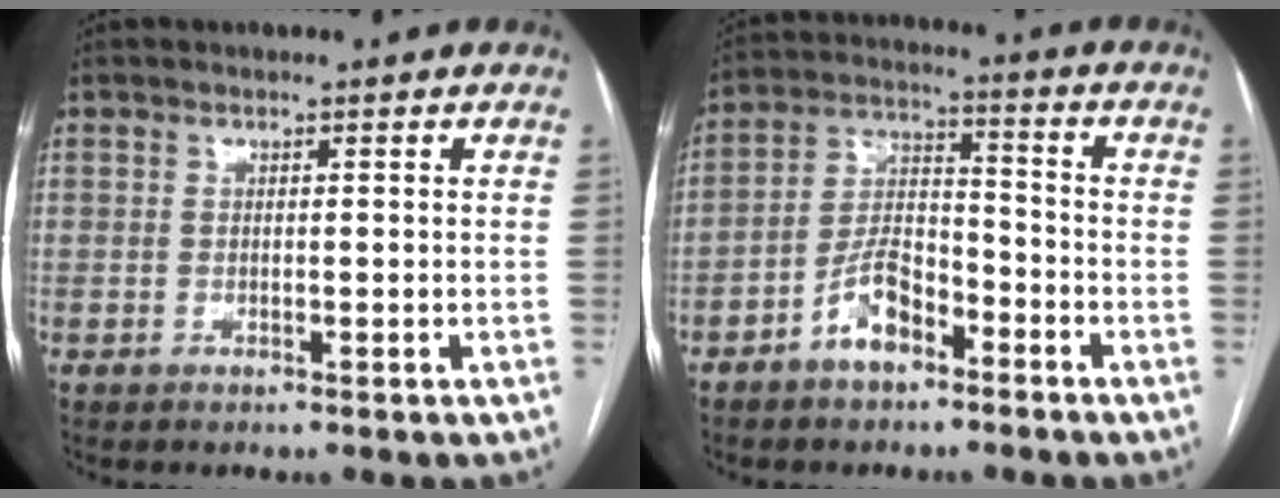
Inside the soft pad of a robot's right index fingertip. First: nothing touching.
{"total": 7.9, "force": [-4.7, 3.7, 5.2], "torque": [-0.108, 0.021, -0.088]}